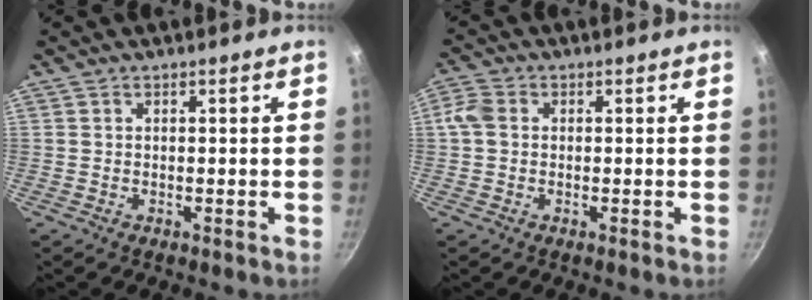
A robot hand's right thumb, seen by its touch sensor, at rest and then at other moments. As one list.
[{"total": 3.8, "force": [0.3, 3.0, 2.4], "torque": [-0.051, 0.009, -0.004]}]